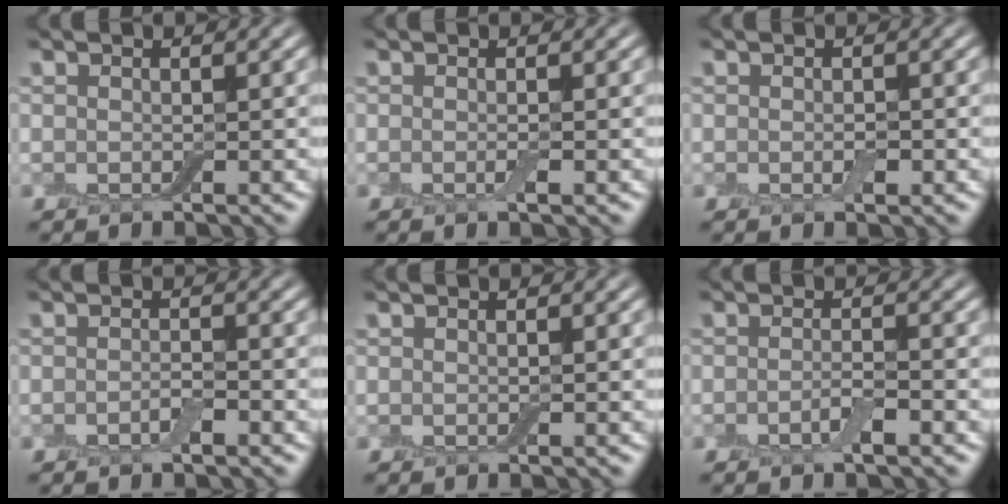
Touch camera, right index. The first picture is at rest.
{"total": 0.8, "force": [-0.2, 0.1, 0.8], "torque": [-0.016, -0.005, -0.005]}
{"total": 0.8, "force": [-0.2, 0.4, 0.7], "torque": [-0.012, 0.000, -0.002]}
{"total": 1.2, "force": [-0.7, 0.3, 1.0], "torque": [-0.021, 0.000, -0.013]}
{"total": 0.0}
{"total": 1.6, "force": [-0.8, 0.3, 1.3], "torque": [-0.028, -0.001, -0.018]}